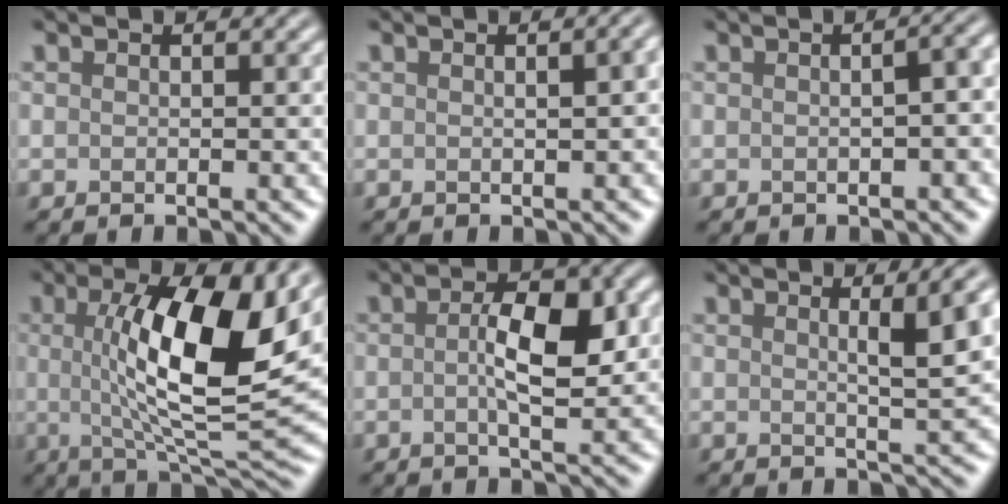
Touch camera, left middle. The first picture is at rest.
{"total": 2.8, "force": [0.5, 1.1, 2.5], "torque": [-0.012, 0.013, 0.004]}
{"total": 5.1, "force": [0.3, 2.5, 4.4], "torque": [-0.028, 0.018, -0.002]}
{"total": 11.7, "force": [1.8, 3.4, 11.0], "torque": [-0.172, -0.003, 0.033]}
{"total": 4.7, "force": [0.2, 1.4, 4.4], "torque": [-0.076, 0.003, 0.002]}
{"total": 5.7, "force": [1.6, 1.4, 5.3], "torque": [-0.054, 0.009, 0.019]}